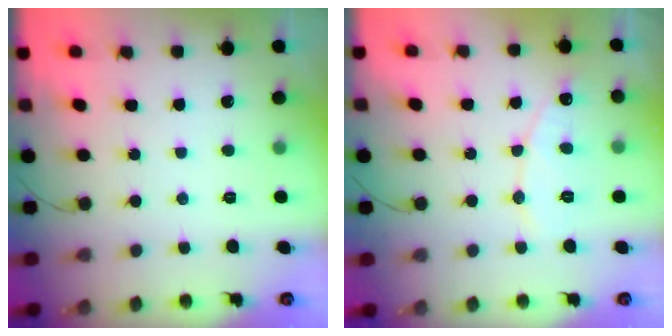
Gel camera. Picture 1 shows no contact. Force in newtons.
{"total": 7.1, "press": 7.1, "slide": 0.6}